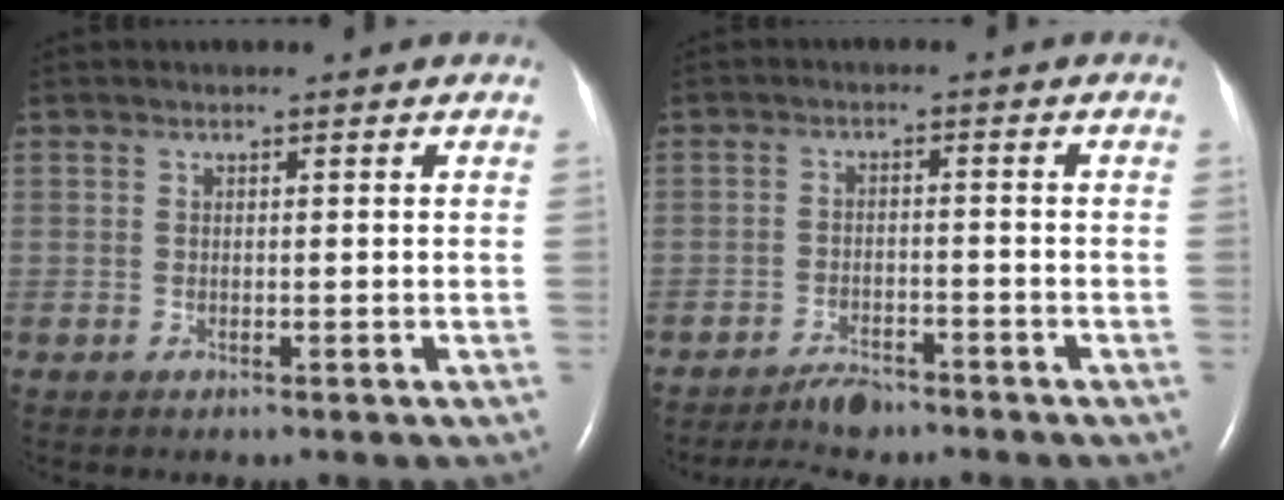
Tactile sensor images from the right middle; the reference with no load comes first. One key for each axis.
{"total": 4.2, "fx": -4.0, "fy": 0.9, "fz": 1.2, "tx": -0.028, "ty": -0.014, "tz": -0.068}